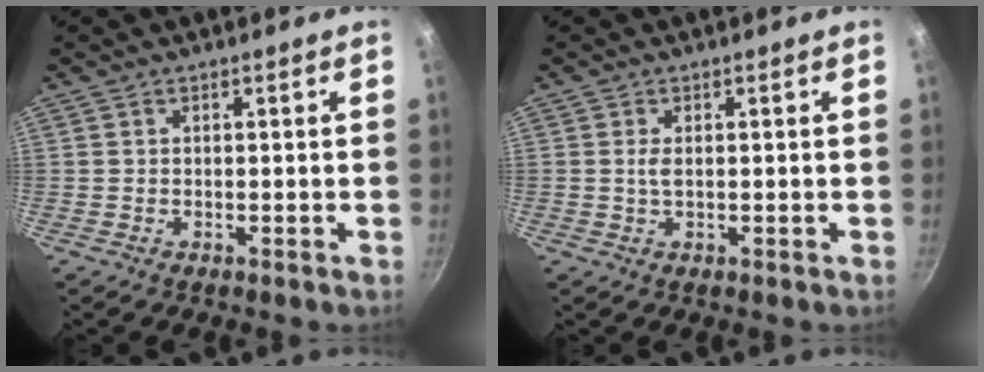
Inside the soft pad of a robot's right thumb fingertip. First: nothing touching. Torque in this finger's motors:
{"motor_torque": [0.02, 0.20, 0.29, 0.07, 0.09]}